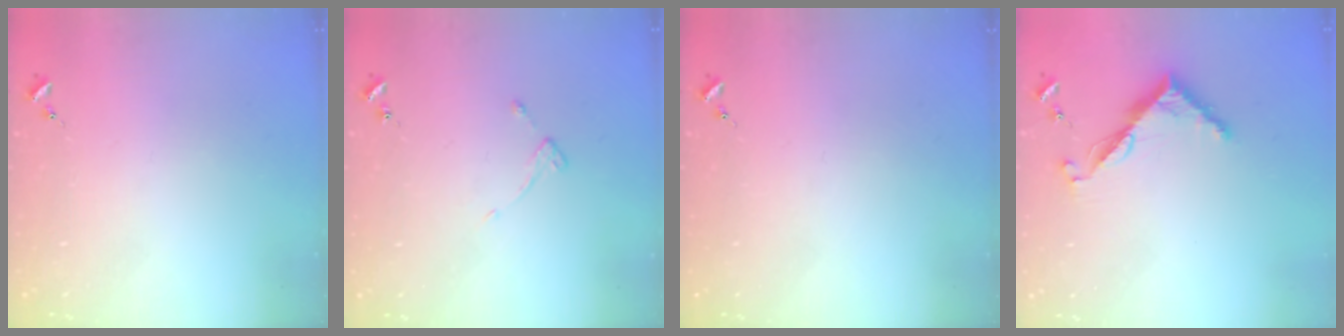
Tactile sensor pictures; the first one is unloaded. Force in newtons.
{"total": 3.6, "press": 3.6, "slide": 0.6}
{"total": 0.0}
{"total": 7.4, "press": 7.4, "slide": 0.7}